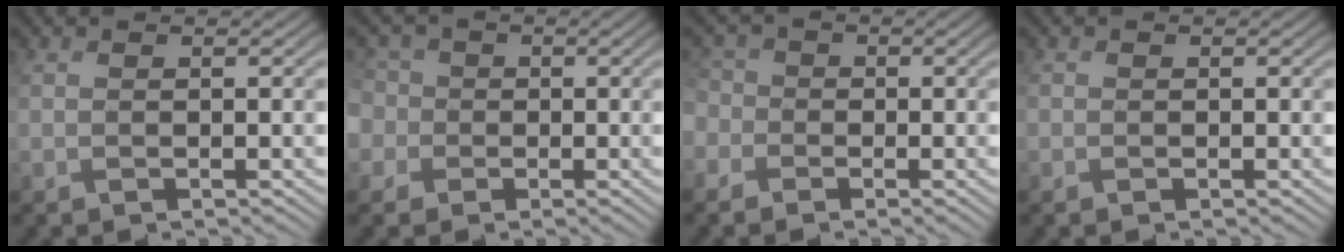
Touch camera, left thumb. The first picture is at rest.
{"total": 6.0, "force": [-0.1, 5.7, 1.6], "torque": [-0.070, 0.010, -0.037]}
{"total": 3.6, "force": [-1.8, 3.0, 0.7], "torque": [-0.031, -0.001, -0.044]}
{"total": 0.5, "force": [-0.3, 0.1, -0.4], "torque": [0.009, -0.003, -0.003]}